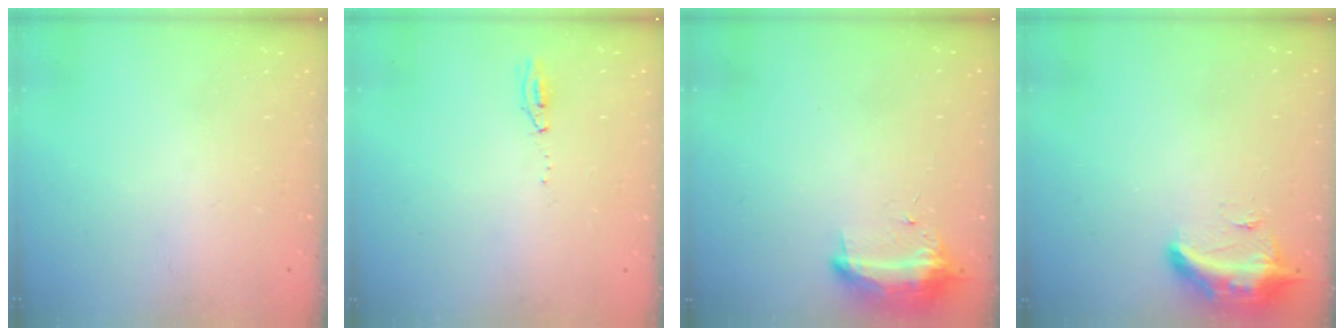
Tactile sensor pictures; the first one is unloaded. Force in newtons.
{"total": 5.0, "press": 3.7, "slide": 3.3}
{"total": 9.9, "press": 9.8, "slide": 1.0}
{"total": 9.5, "press": 9.4, "slide": 1.2}